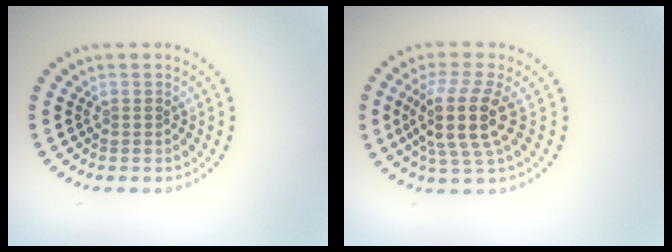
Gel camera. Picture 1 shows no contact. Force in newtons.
{"total": 4.7, "press": 3.8, "slide": 2.8}